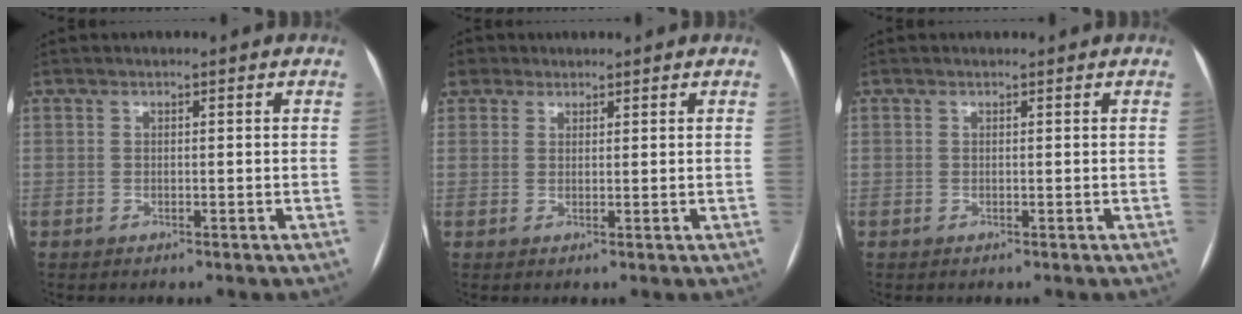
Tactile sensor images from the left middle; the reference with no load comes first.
{"total": 3.2, "force": [2.1, 2.4, 0.3], "torque": [-0.005, 0.018, 0.035]}
{"total": 0.5, "force": [0.5, 0.1, 0.0], "torque": [-0.004, 0.008, 0.009]}